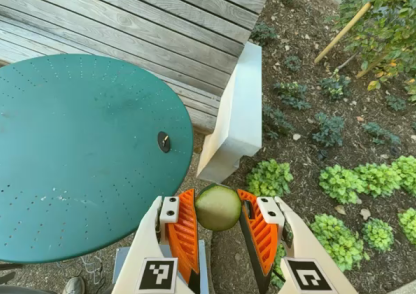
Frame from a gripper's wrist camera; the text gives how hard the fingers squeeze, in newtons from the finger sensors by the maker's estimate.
{"total": 10.9, "left": 10.6, "right": 11.3}